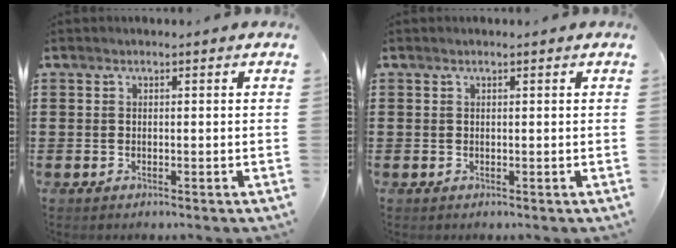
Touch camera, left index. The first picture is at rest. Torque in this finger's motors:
{"motor_torque": [-0.35, 0.57, -0.60, -0.21]}